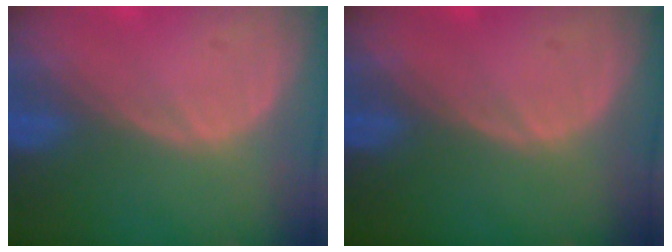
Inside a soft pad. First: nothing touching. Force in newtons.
{"total": 0.0}